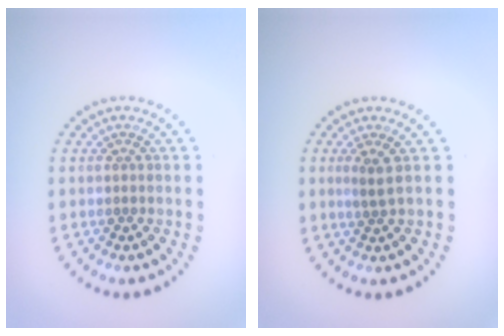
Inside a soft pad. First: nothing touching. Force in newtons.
{"total": 1.5, "press": 1.0, "slide": 1.1}